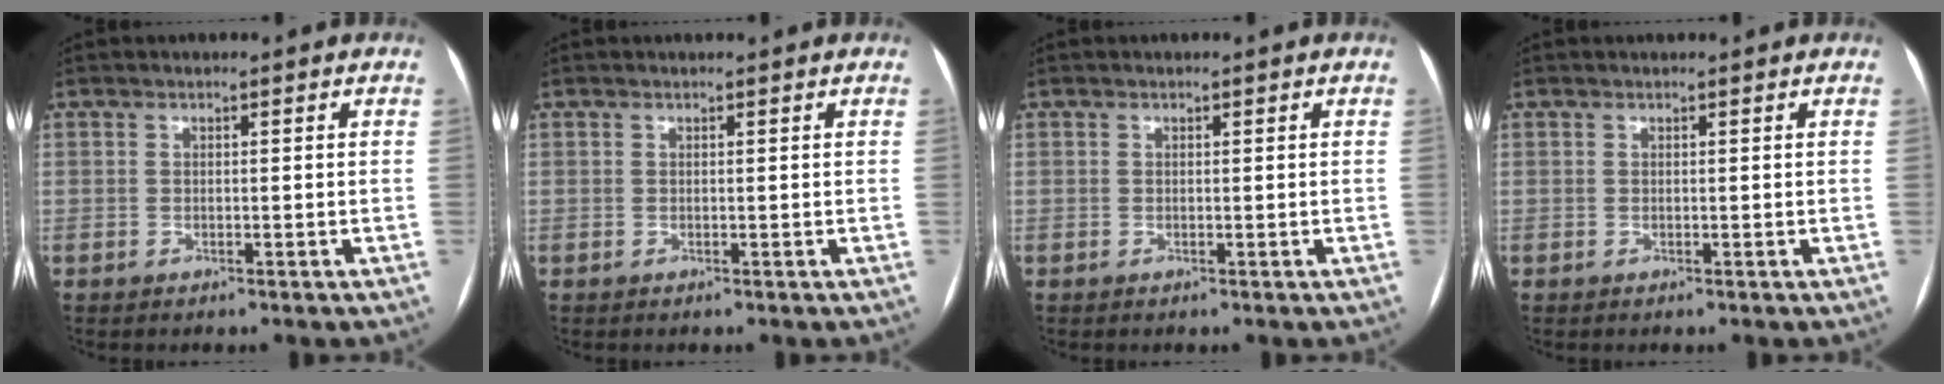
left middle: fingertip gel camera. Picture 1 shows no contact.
{"total": 0.5, "force": [0.5, 0.0, 0.2], "torque": [-0.007, 0.005, 0.010]}
{"total": 0.0}
{"total": 0.5, "force": [0.5, 0.0, 0.1], "torque": [-0.007, 0.006, 0.009]}